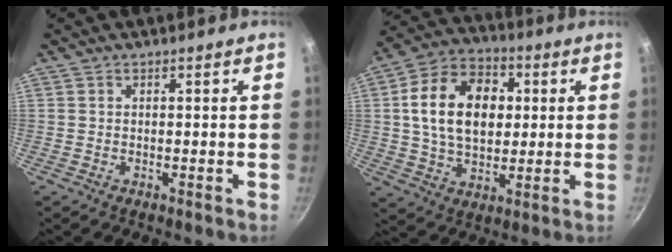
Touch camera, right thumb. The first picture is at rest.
{"total": 17.1, "force": [2.5, 11.8, 12.2], "torque": [-0.179, 0.012, 0.034]}